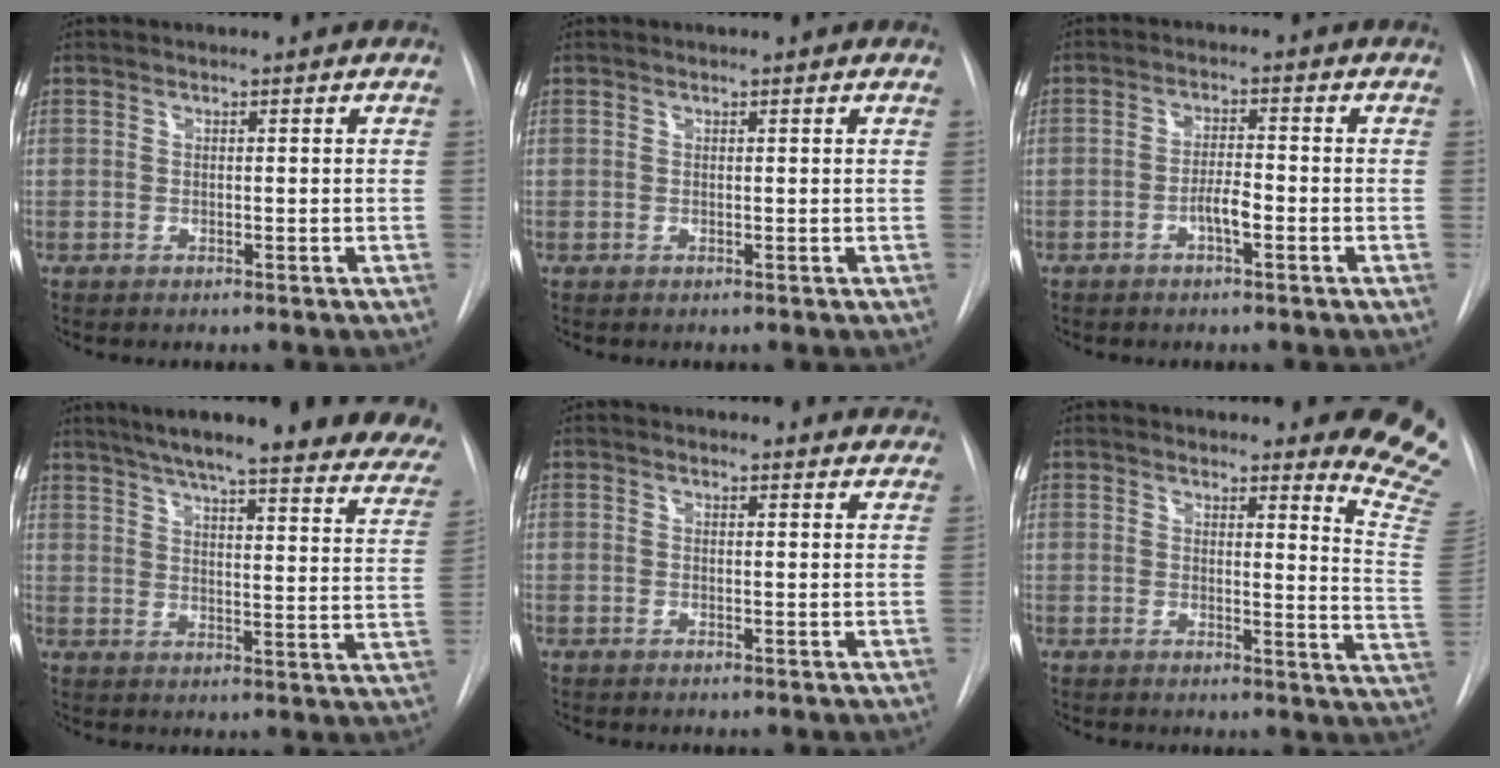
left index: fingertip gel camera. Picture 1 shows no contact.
{"total": 0.7, "force": [0.6, 0.1, 0.3], "torque": [-0.009, 0.004, 0.001]}
{"total": 3.3, "force": [-2.0, 0.5, 2.5], "torque": [-0.044, -0.002, -0.033]}
{"total": 30.3, "force": [25.2, 3.9, 16.2], "torque": [-0.188, -0.057, 0.301]}
{"total": 8.9, "force": [8.5, 2.4, 1.1], "torque": [0.019, -0.006, 0.066]}
{"total": 12.4, "force": [11.8, 0.4, 4.0], "torque": [-0.024, -0.128, 0.097]}